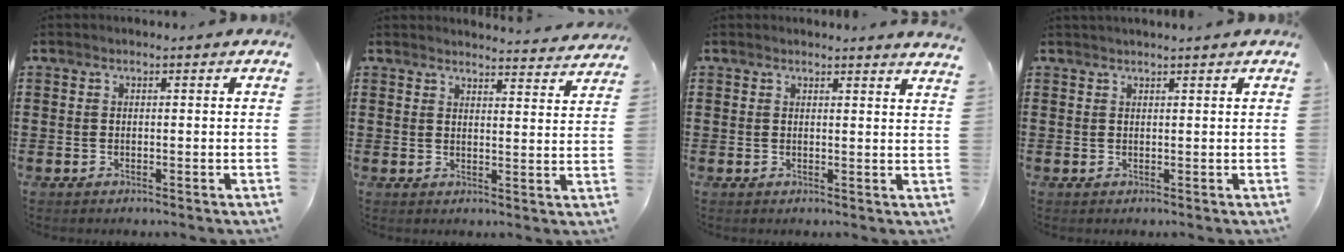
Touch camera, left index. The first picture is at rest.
{"total": 3.3, "force": [3.3, -0.3, 0.3], "torque": [-0.010, -0.023, 0.056]}
{"total": 1.8, "force": [1.8, -0.3, 0.3], "torque": [-0.001, -0.006, 0.032]}
{"total": 0.9, "force": [0.9, 0.0, 0.1], "torque": [-0.003, -0.002, 0.017]}